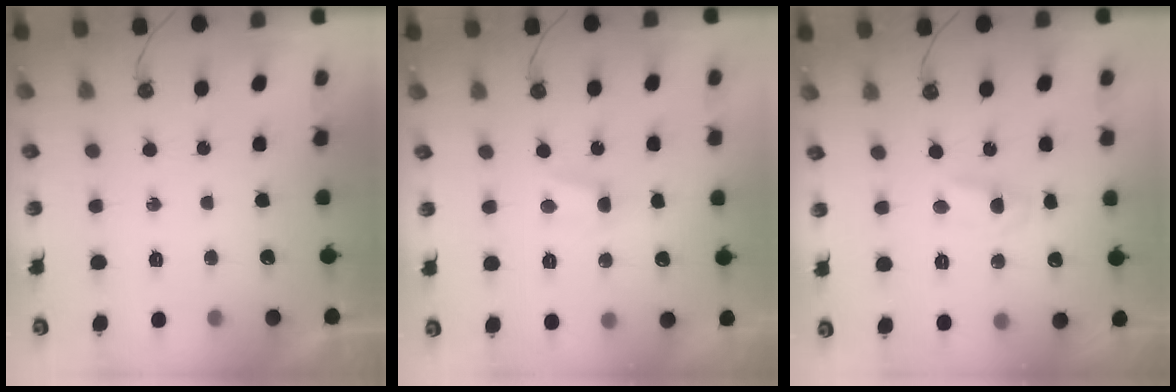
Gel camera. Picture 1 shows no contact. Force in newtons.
{"total": 3.0, "press": 3.0, "slide": 0.3}
{"total": 1.7, "press": 1.7, "slide": 0.3}